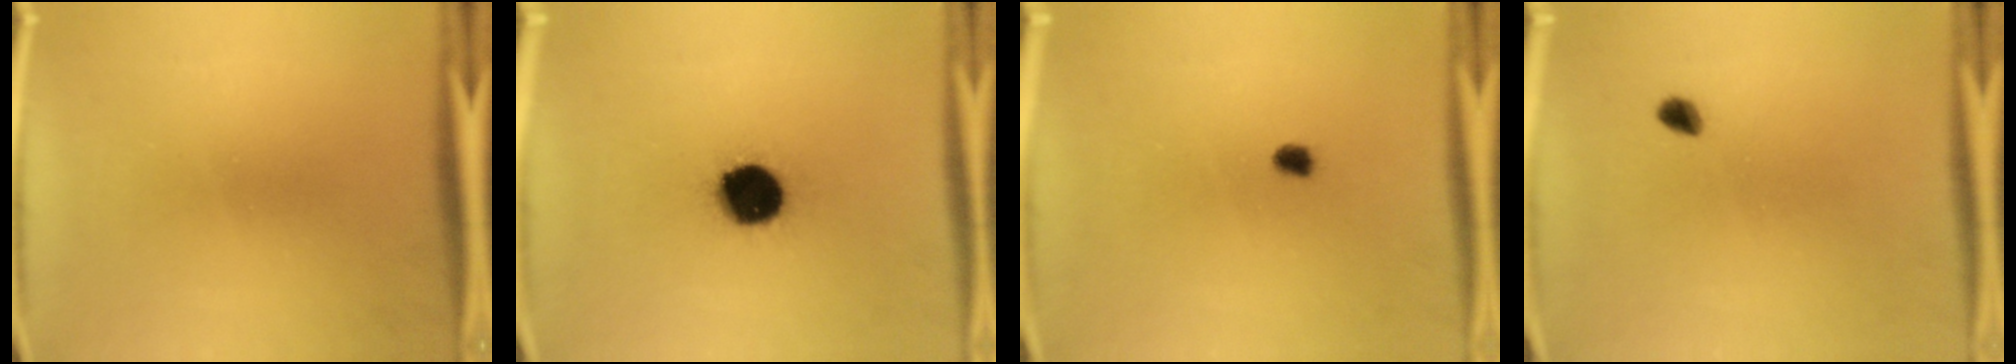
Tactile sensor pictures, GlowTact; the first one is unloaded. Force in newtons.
{"total": 15.2}
{"total": 1.7}
{"total": 1.7}